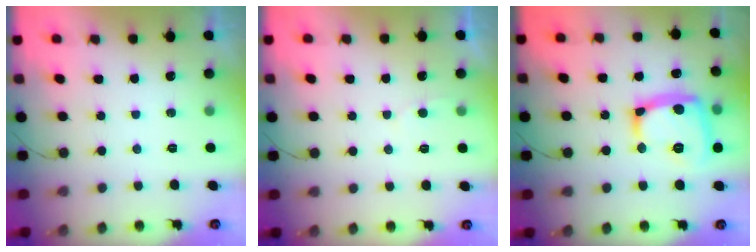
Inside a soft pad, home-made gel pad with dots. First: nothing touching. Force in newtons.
{"total": 2.2, "press": 2.2, "slide": 0.2}
{"total": 18.2, "press": 18.2, "slide": 1.5}